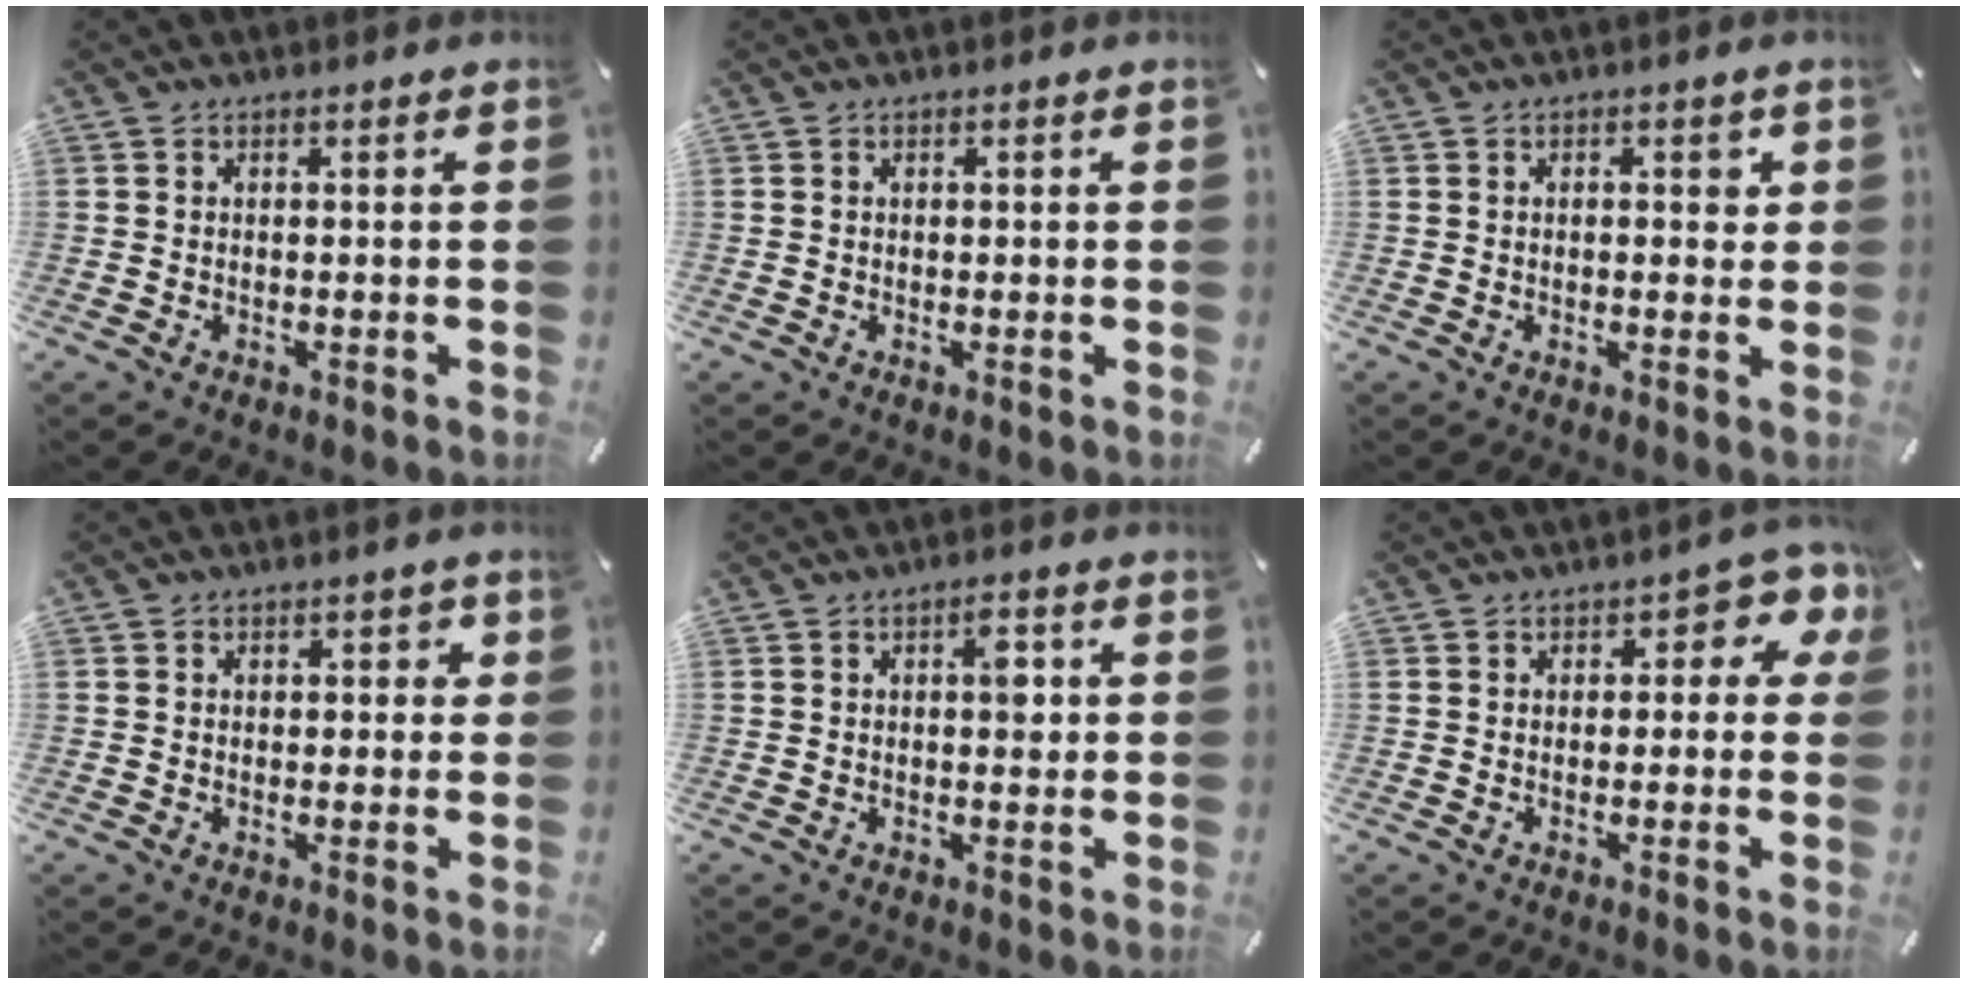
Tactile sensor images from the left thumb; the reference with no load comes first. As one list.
[{"total": 0.6, "force": [0.0, 0.5, 0.3], "torque": [-0.007, 0.003, -0.001]}, {"total": 2.3, "force": [0.5, 1.5, 1.7], "torque": [-0.012, 0.000, 0.001]}, {"total": 2.1, "force": [0.2, 1.6, 1.3], "torque": [-0.011, 0.002, -0.004]}, {"total": 4.6, "force": [1.1, 2.3, 3.9], "torque": [-0.040, -0.008, 0.007]}, {"total": 5.7, "force": [2.1, 3.5, 4.1], "torque": [-0.036, -0.008, 0.028]}]